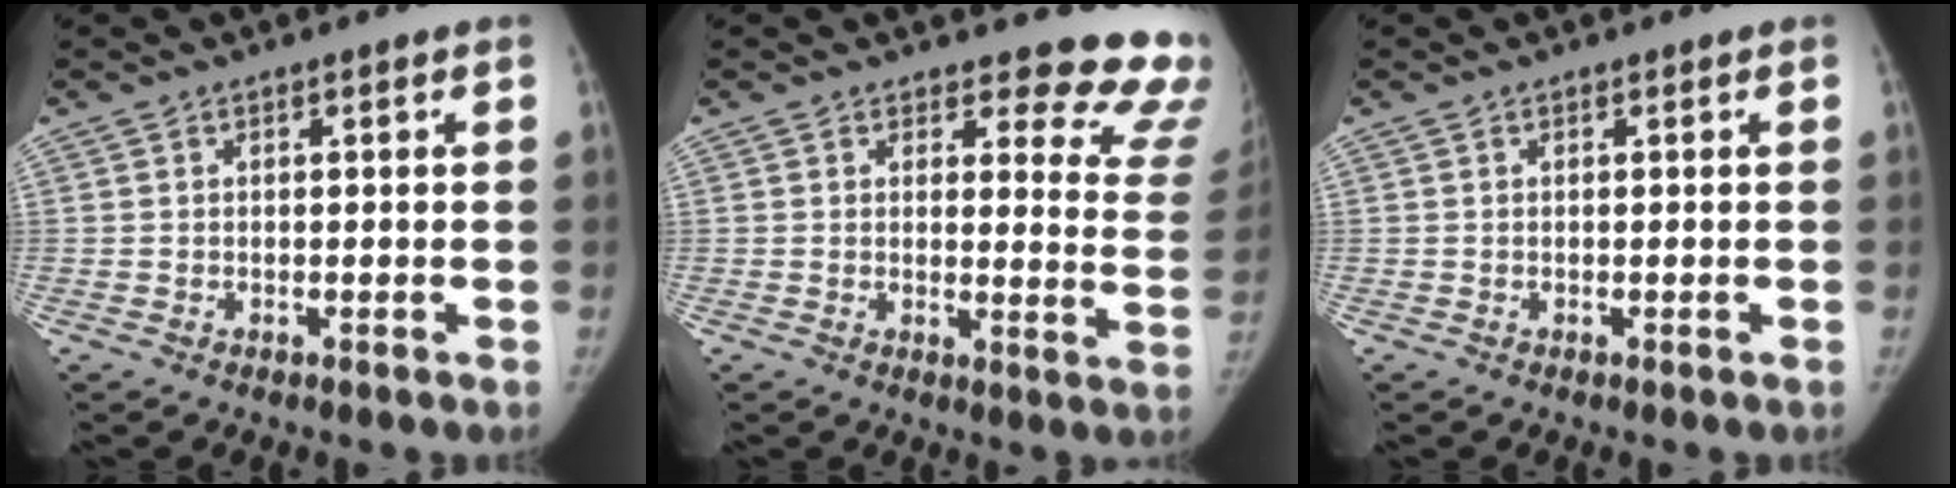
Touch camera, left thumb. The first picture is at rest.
{"total": 14.5, "force": [13.6, 4.1, 2.7], "torque": [0.026, -0.141, 0.116]}
{"total": 0.0}